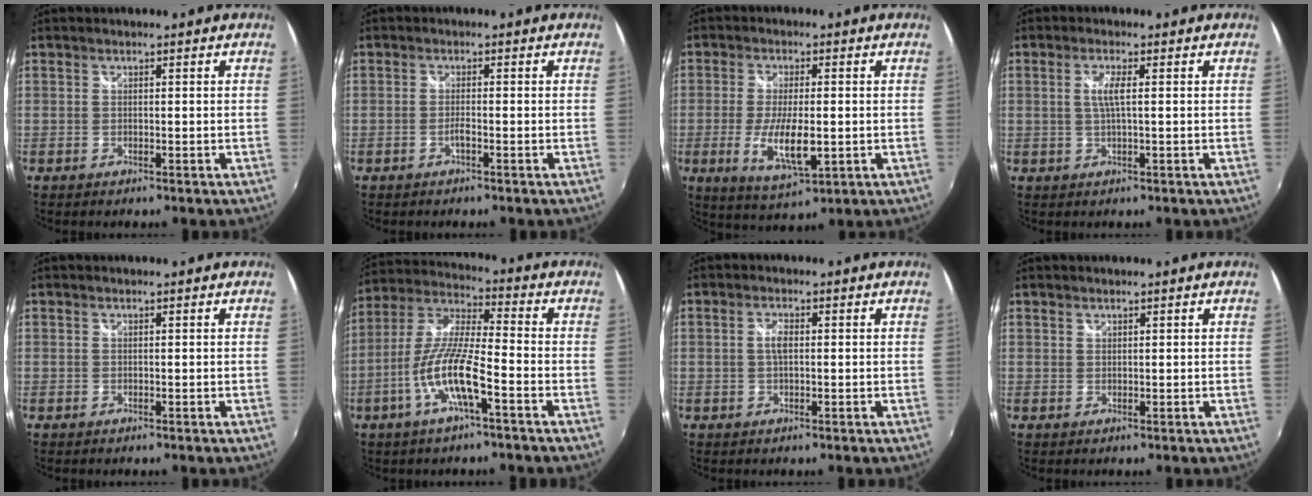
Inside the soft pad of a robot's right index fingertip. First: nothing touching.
{"total": 1.2, "force": [-0.8, 0.0, 0.9], "torque": [-0.020, -0.001, -0.014]}
{"total": 9.2, "force": [-1.9, 3.0, 8.5], "torque": [-0.169, -0.020, -0.030]}
{"total": 2.9, "force": [0.4, 0.1, 2.9], "torque": [-0.056, -0.001, 0.006]}
{"total": 0.0}
{"total": 11.8, "force": [-5.0, 1.8, 10.6], "torque": [-0.222, -0.005, -0.096]}
{"total": 2.2, "force": [0.1, 1.0, 1.9], "torque": [-0.038, 0.003, -0.001]}
{"total": 0.5, "force": [0.5, 0.3, 0.0], "torque": [0.002, 0.001, 0.008]}